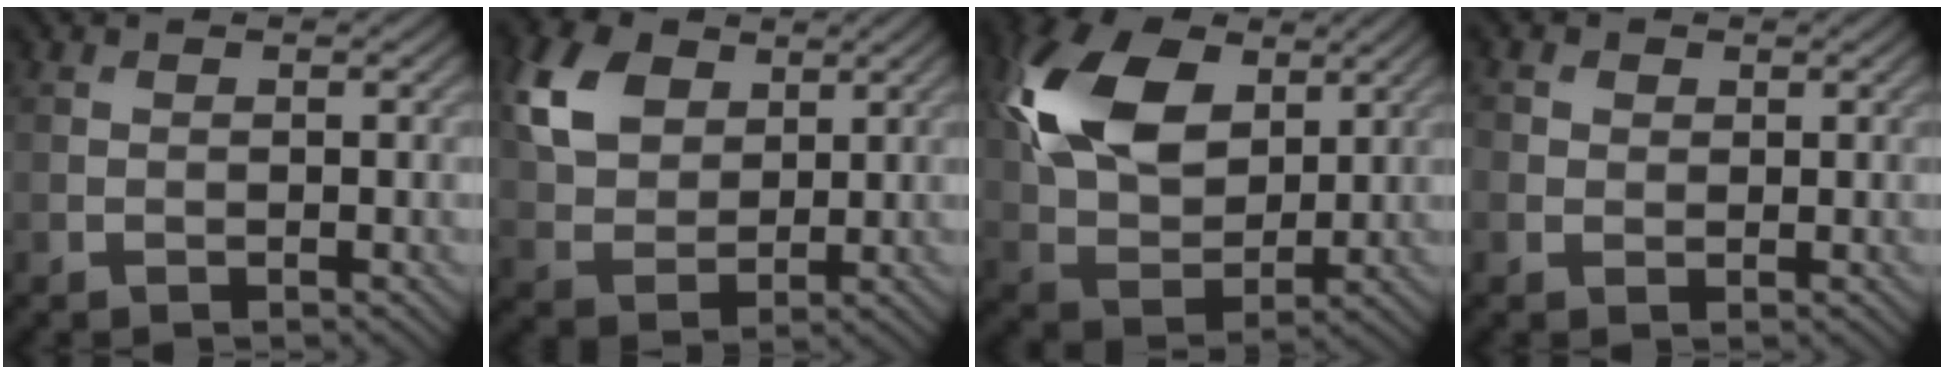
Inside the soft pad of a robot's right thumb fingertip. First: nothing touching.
{"total": 8.2, "force": [3.4, 5.8, 4.7], "torque": [-0.127, 0.008, 0.063]}
{"total": 13.9, "force": [4.7, 9.0, 9.5], "torque": [-0.225, 0.020, 0.085]}
{"total": 1.7, "force": [0.4, 1.6, 0.6], "torque": [-0.016, 0.001, 0.004]}